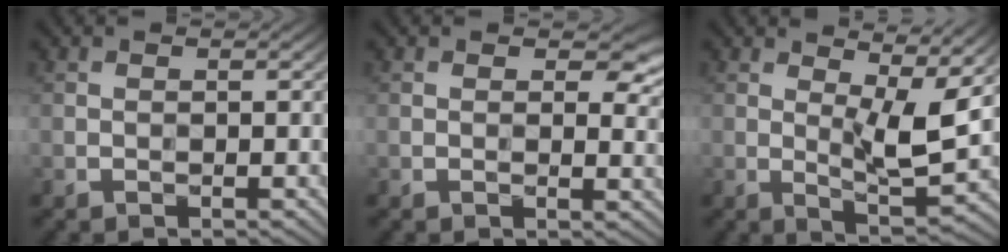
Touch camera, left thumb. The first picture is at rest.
{"total": 4.1, "force": [1.8, 2.4, 2.8], "torque": [-0.040, -0.010, 0.024]}
{"total": 7.6, "force": [3.3, 2.0, 6.5], "torque": [-0.105, -0.007, 0.055]}